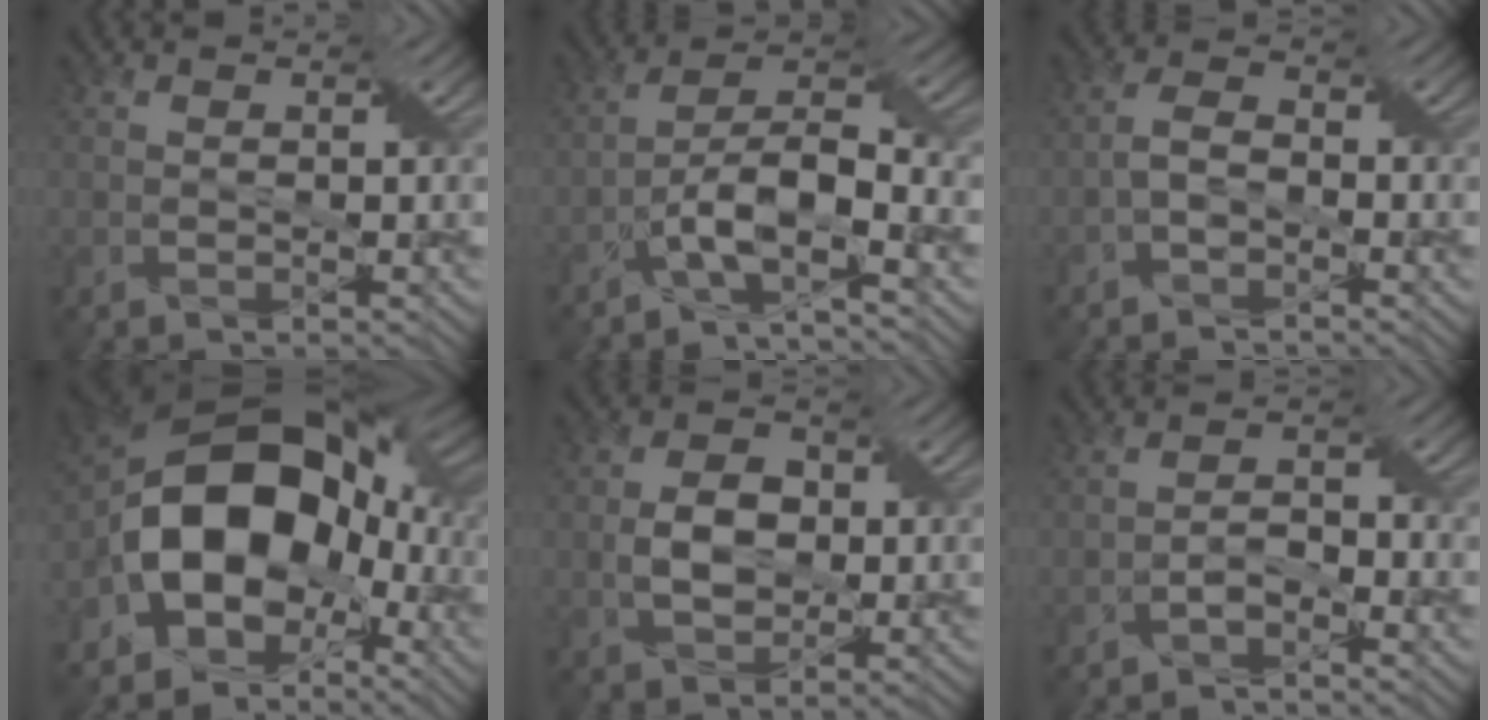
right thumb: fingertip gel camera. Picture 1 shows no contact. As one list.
[{"total": 8.0, "force": [-4.2, 2.2, 6.3], "torque": [-0.109, 0.014, -0.088]}, {"total": 2.7, "force": [-1.4, 1.5, 1.8], "torque": [-0.039, 0.010, -0.035]}, {"total": 16.8, "force": [-4.0, 11.9, 11.1], "torque": [-0.189, -0.006, -0.085]}, {"total": 4.7, "force": [-0.2, 3.5, 3.2], "torque": [-0.062, 0.001, -0.005]}, {"total": 2.1, "force": [-1.7, 0.7, 1.1], "torque": [-0.019, 0.010, -0.036]}]